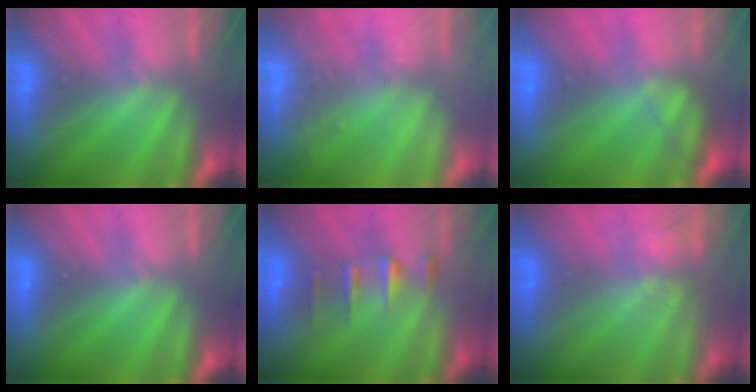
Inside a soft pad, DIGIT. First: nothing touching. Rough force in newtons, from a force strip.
{"total": 2.4}
{"total": 1.7}
{"total": 0.0}
{"total": 2.4}
{"total": 3.8}